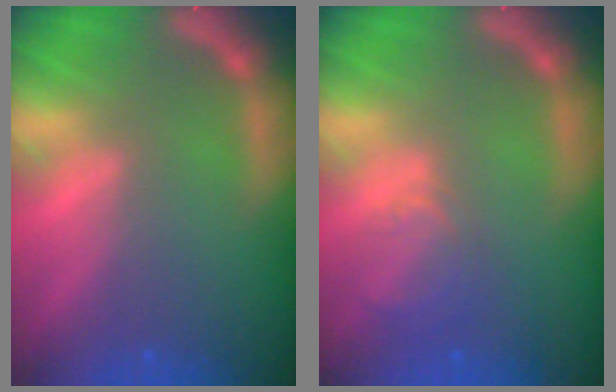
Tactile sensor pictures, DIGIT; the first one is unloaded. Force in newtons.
{"total": 2.9}